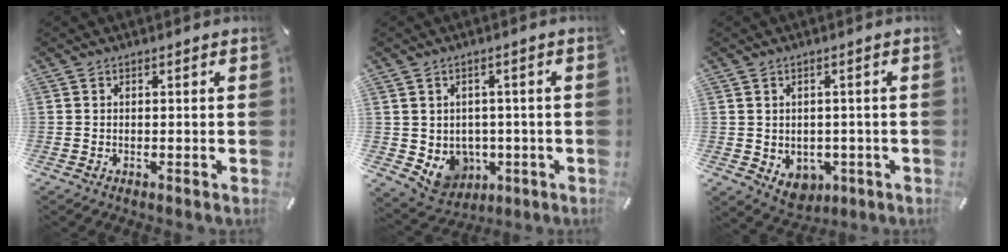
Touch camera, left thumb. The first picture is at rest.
{"total": 6.3, "force": [0.1, 6.1, 1.5], "torque": [-0.047, -0.018, 0.006]}
{"total": 4.0, "force": [0.0, 3.8, 1.3], "torque": [-0.002, -0.005, 0.001]}